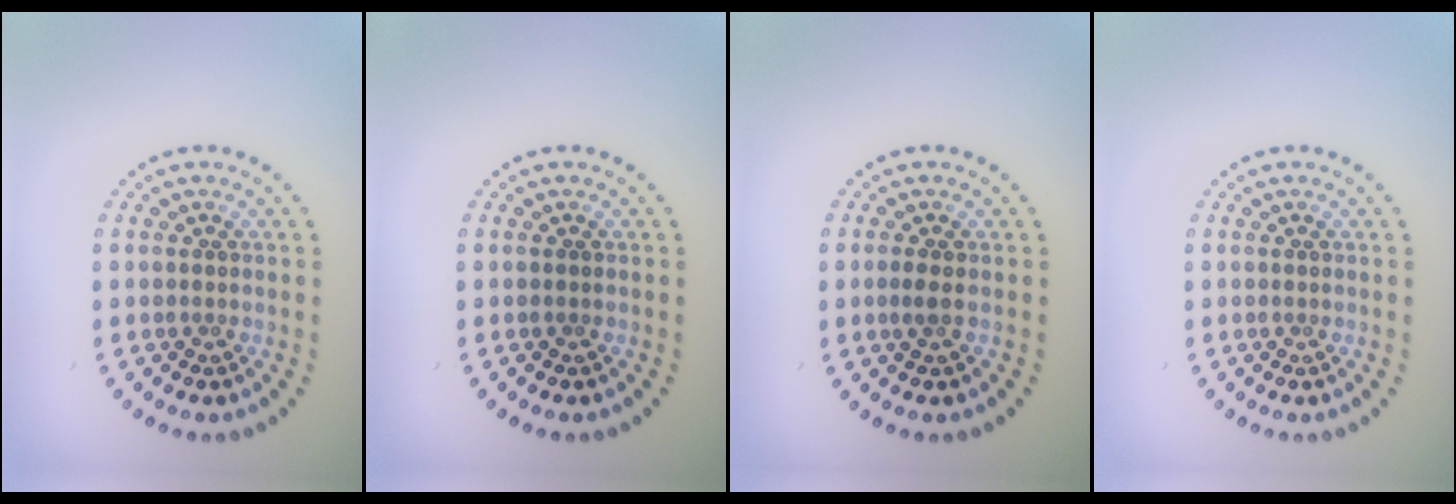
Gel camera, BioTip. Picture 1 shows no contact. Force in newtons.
{"total": 0.0}
{"total": 0.8, "press": 0.7, "slide": 0.4}
{"total": 0.0}